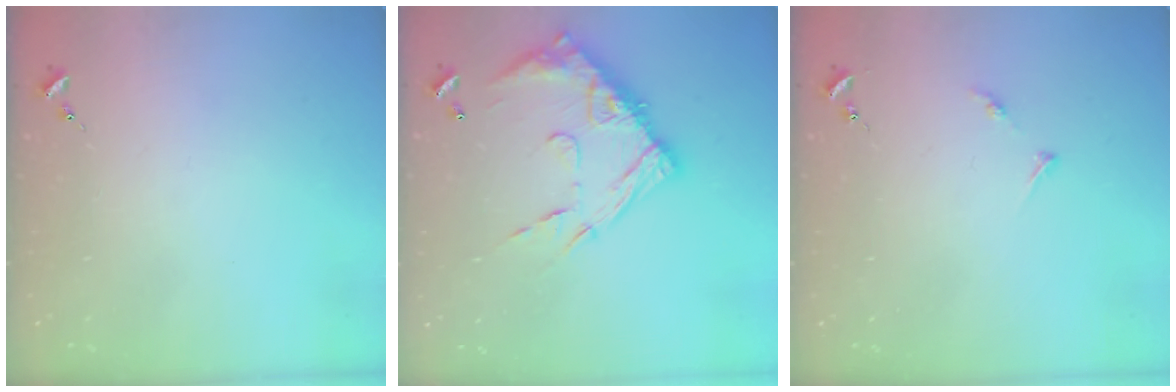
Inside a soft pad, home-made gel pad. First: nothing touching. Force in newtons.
{"total": 17.2, "press": 17.1, "slide": 1.4}
{"total": 4.0, "press": 3.9, "slide": 0.5}